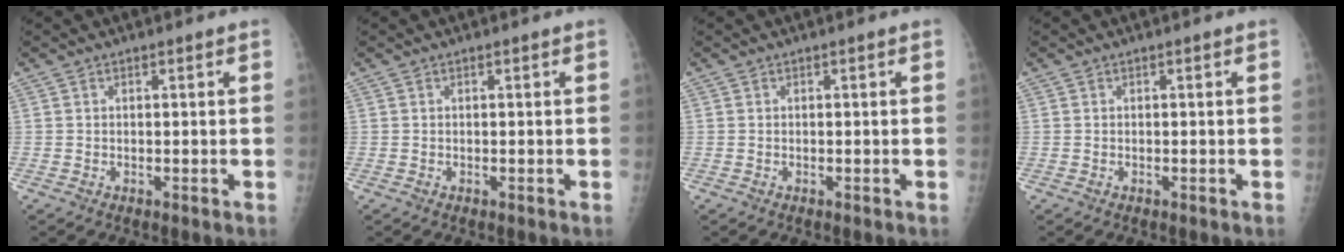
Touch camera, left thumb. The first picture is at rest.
{"total": 0.0}
{"total": 0.0}
{"total": 0.0}